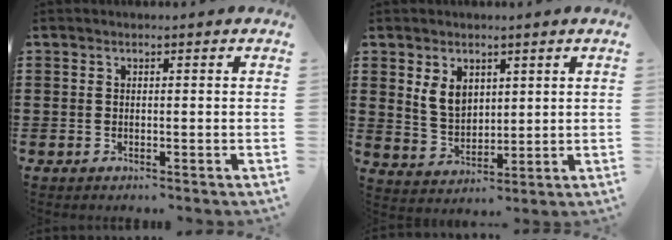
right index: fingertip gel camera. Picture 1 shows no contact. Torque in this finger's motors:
{"motor_torque": [0.44, 0.74, 0.46, 0.09]}